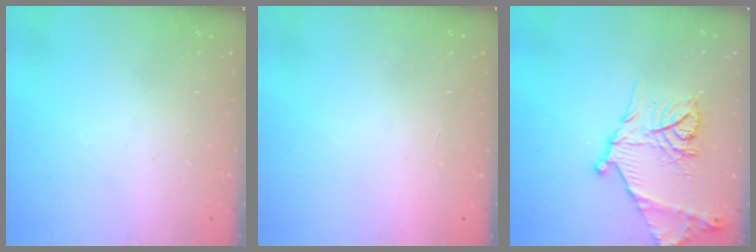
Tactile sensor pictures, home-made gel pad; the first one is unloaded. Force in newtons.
{"total": 1.7, "press": 1.7, "slide": 0.1}
{"total": 19.6, "press": 19.6, "slide": 1.5}